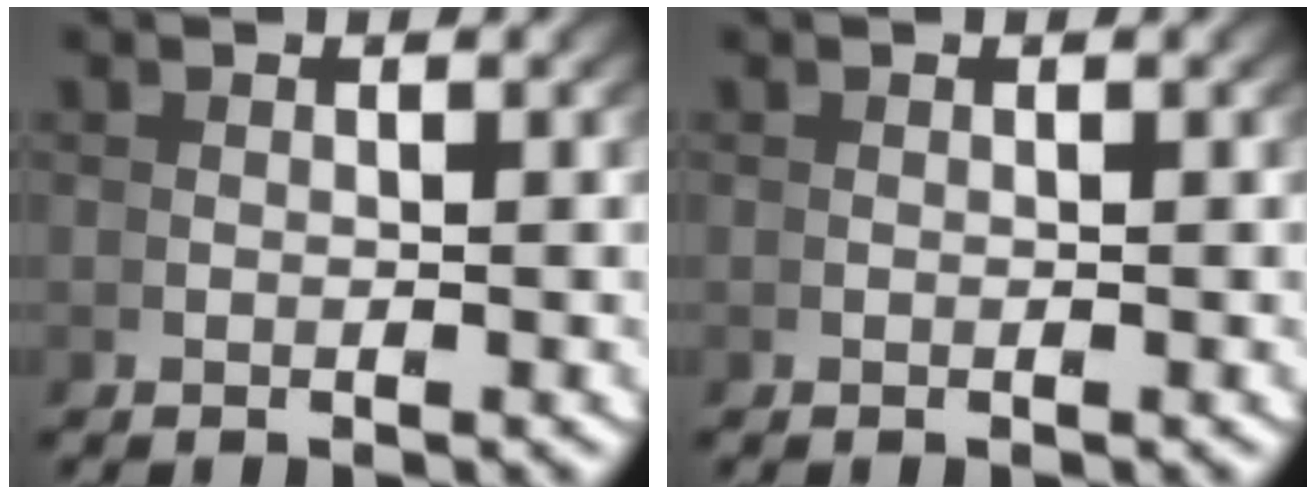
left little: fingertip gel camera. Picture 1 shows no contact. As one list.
[{"total": 0.0}]